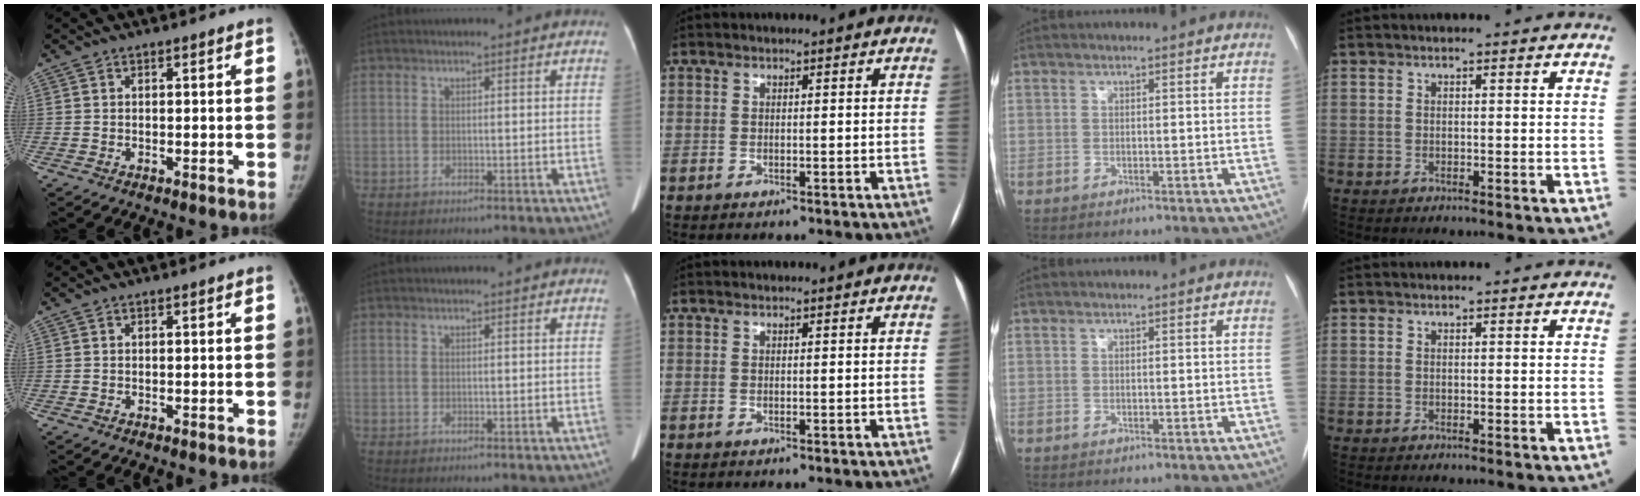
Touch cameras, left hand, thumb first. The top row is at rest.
{}